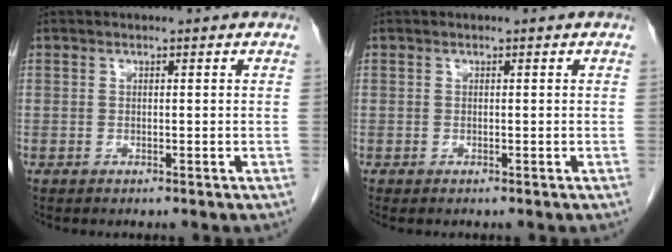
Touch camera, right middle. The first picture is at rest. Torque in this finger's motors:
{"motor_torque": [0.43, -0.29, 0.02, 0.01]}